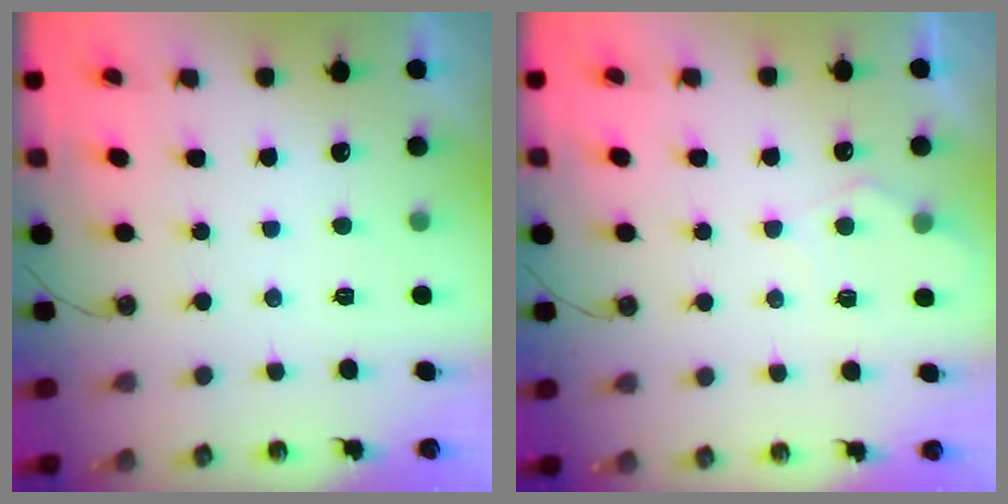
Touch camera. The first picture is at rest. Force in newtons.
{"total": 6.2, "press": 6.2, "slide": 0.7}